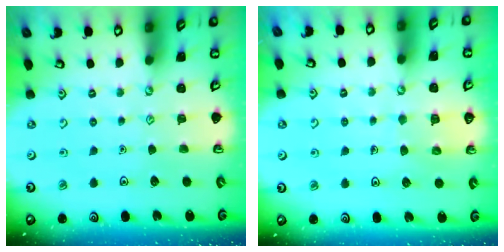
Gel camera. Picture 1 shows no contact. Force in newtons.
{"total": 5.6, "press": 5.6, "slide": 0.4}